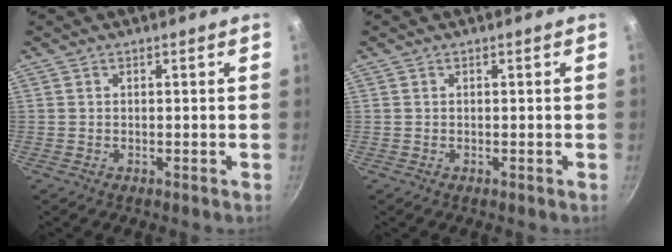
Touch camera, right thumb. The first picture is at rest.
{"total": 0.0}